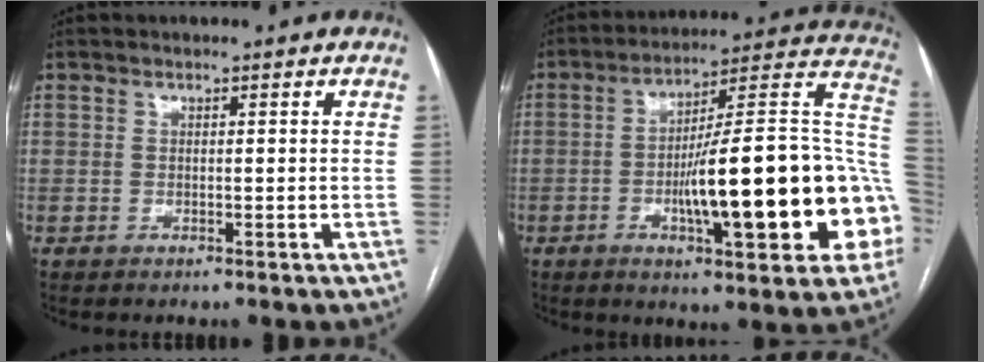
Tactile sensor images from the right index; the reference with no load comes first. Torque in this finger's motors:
{"motor_torque": [1.44, -0.70, 1.05, 0.21]}